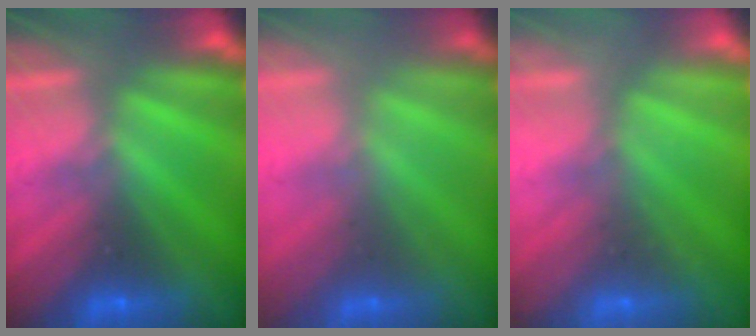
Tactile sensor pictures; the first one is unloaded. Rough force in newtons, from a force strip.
{"total": 2.2}
{"total": 2.3}